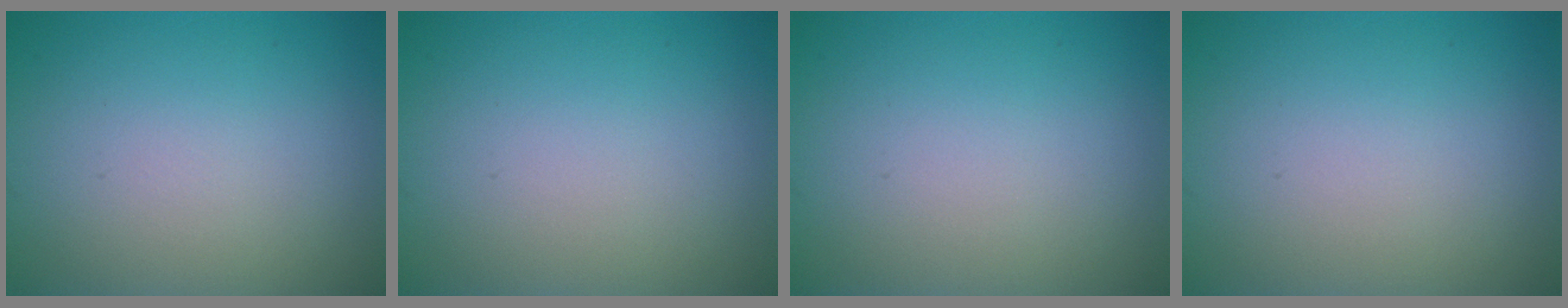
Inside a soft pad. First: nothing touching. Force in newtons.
{"total": 0.0}
{"total": 0.0}
{"total": 0.0}